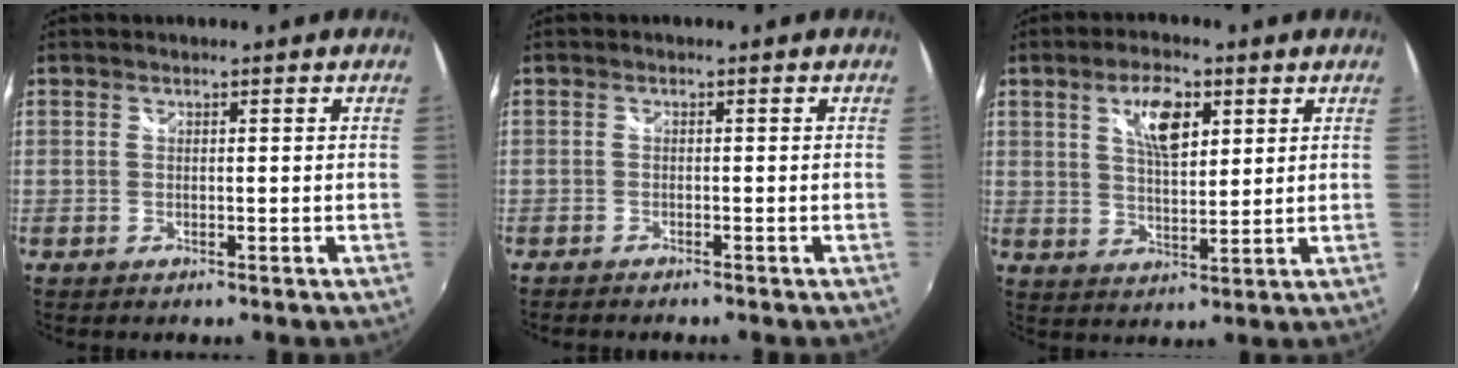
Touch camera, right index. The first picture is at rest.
{"total": 1.9, "force": [-1.8, 0.3, 0.4], "torque": [-0.019, -0.012, -0.035]}
{"total": 7.8, "force": [3.4, 3.2, 6.3], "torque": [-0.113, 0.009, 0.061]}